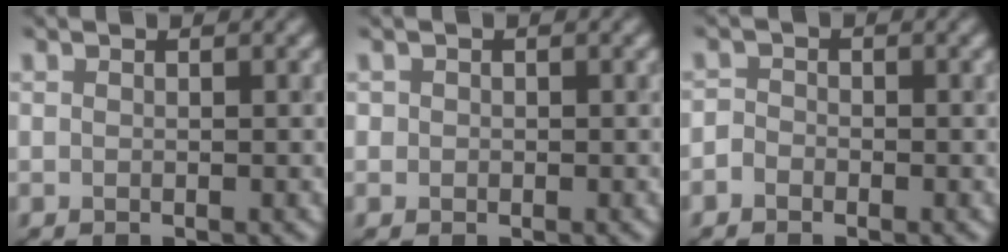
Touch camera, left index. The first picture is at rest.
{"total": 0.5, "force": [0.1, 0.5, -0.1], "torque": [0.006, -0.005, 0.001]}
{"total": 0.9, "force": [-0.8, 0.5, -0.1], "torque": [0.003, 0.001, -0.018]}